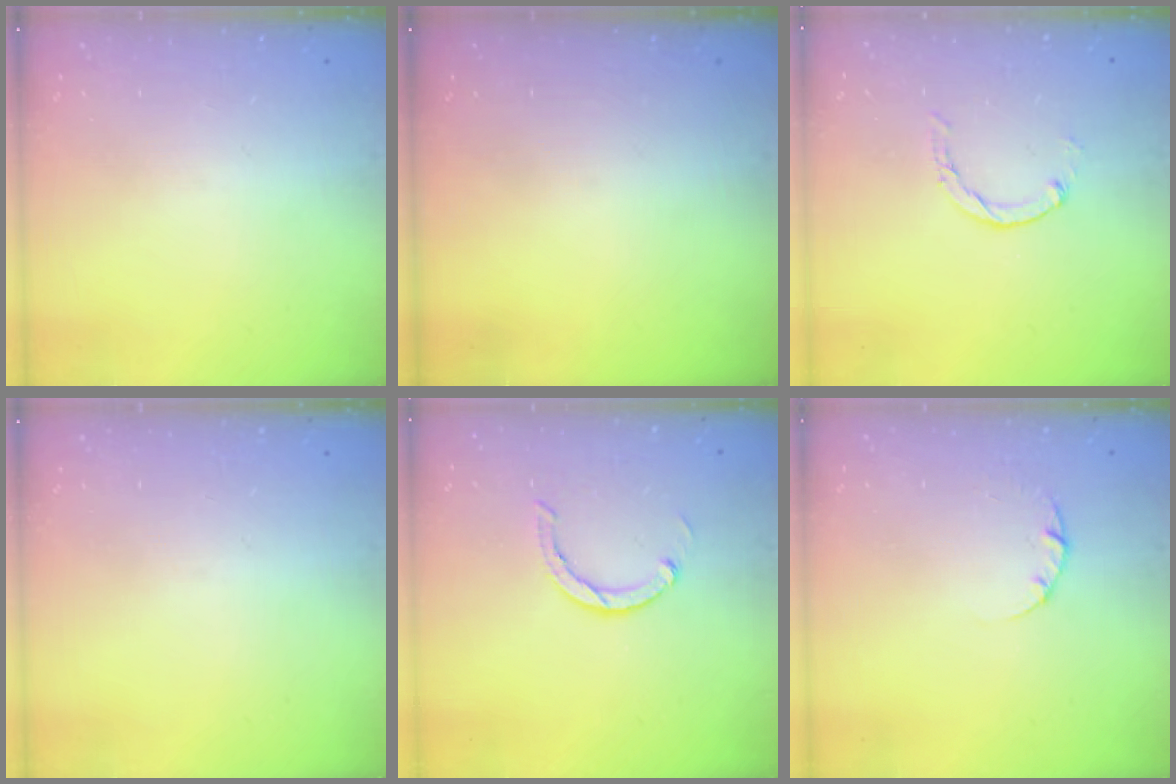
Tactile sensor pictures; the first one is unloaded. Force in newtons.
{"total": 0.0}
{"total": 0.7, "press": 0.7, "slide": 0.2}
{"total": 0.0}
{"total": 3.0, "press": 3.0, "slide": 0.1}
{"total": 2.2, "press": 2.2, "slide": 0.3}